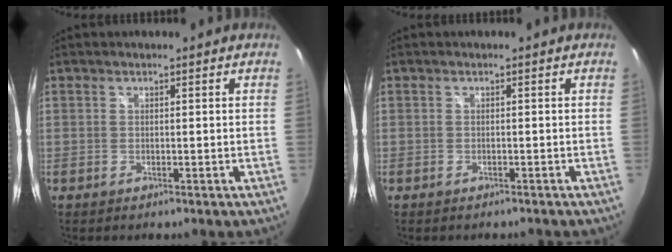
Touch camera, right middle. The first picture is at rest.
{"total": 1.6, "force": [-1.4, 0.5, 0.5], "torque": [-0.011, -0.010, -0.020]}